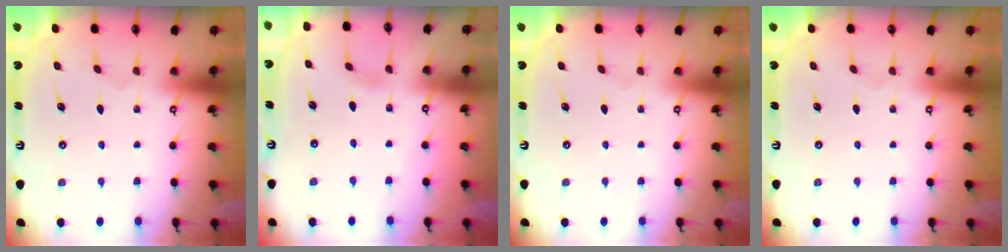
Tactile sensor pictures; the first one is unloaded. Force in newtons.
{"total": 2.1, "press": 2.1, "slide": 0.2}
{"total": 0.0}
{"total": 0.0}